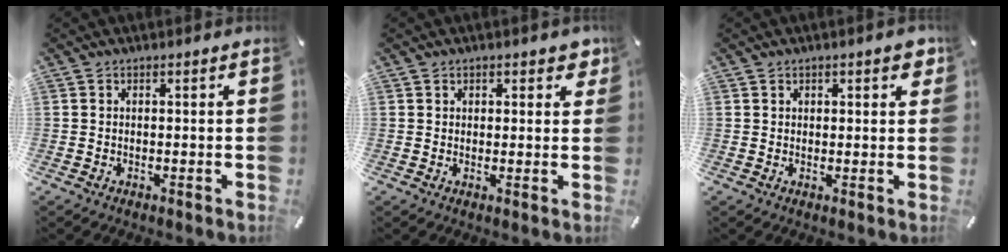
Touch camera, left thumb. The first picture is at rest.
{"total": 2.7, "force": [1.6, 1.9, 1.0], "torque": [0.009, -0.007, 0.021]}
{"total": 2.3, "force": [1.4, 1.4, 1.1], "torque": [-0.007, -0.002, 0.021]}